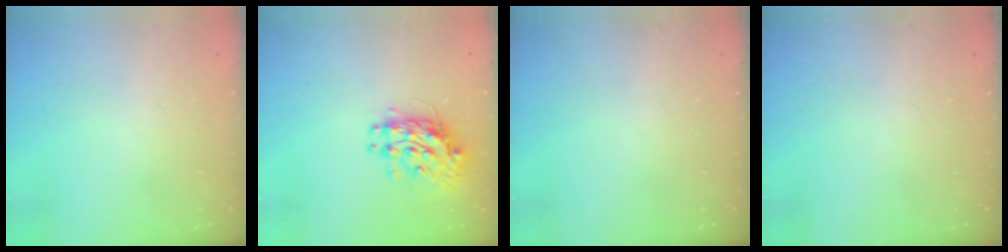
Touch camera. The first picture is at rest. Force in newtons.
{"total": 10.8, "press": 10.7, "slide": 0.9}
{"total": 0.0}
{"total": 0.0}